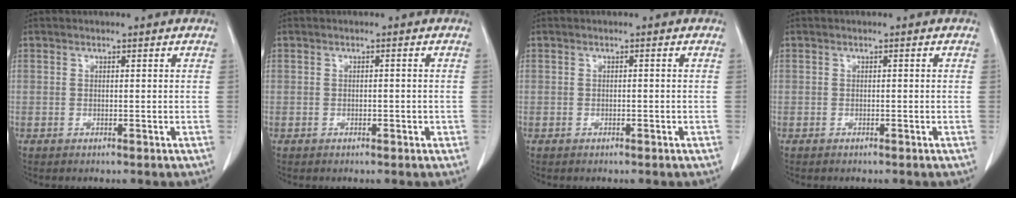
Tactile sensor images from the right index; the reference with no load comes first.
{"total": 1.3, "force": [-0.4, 0.6, 1.0], "torque": [-0.015, 0.001, -0.006]}
{"total": 0.6, "force": [-0.3, 0.1, 0.5], "torque": [-0.009, 0.000, -0.003]}
{"total": 0.0}